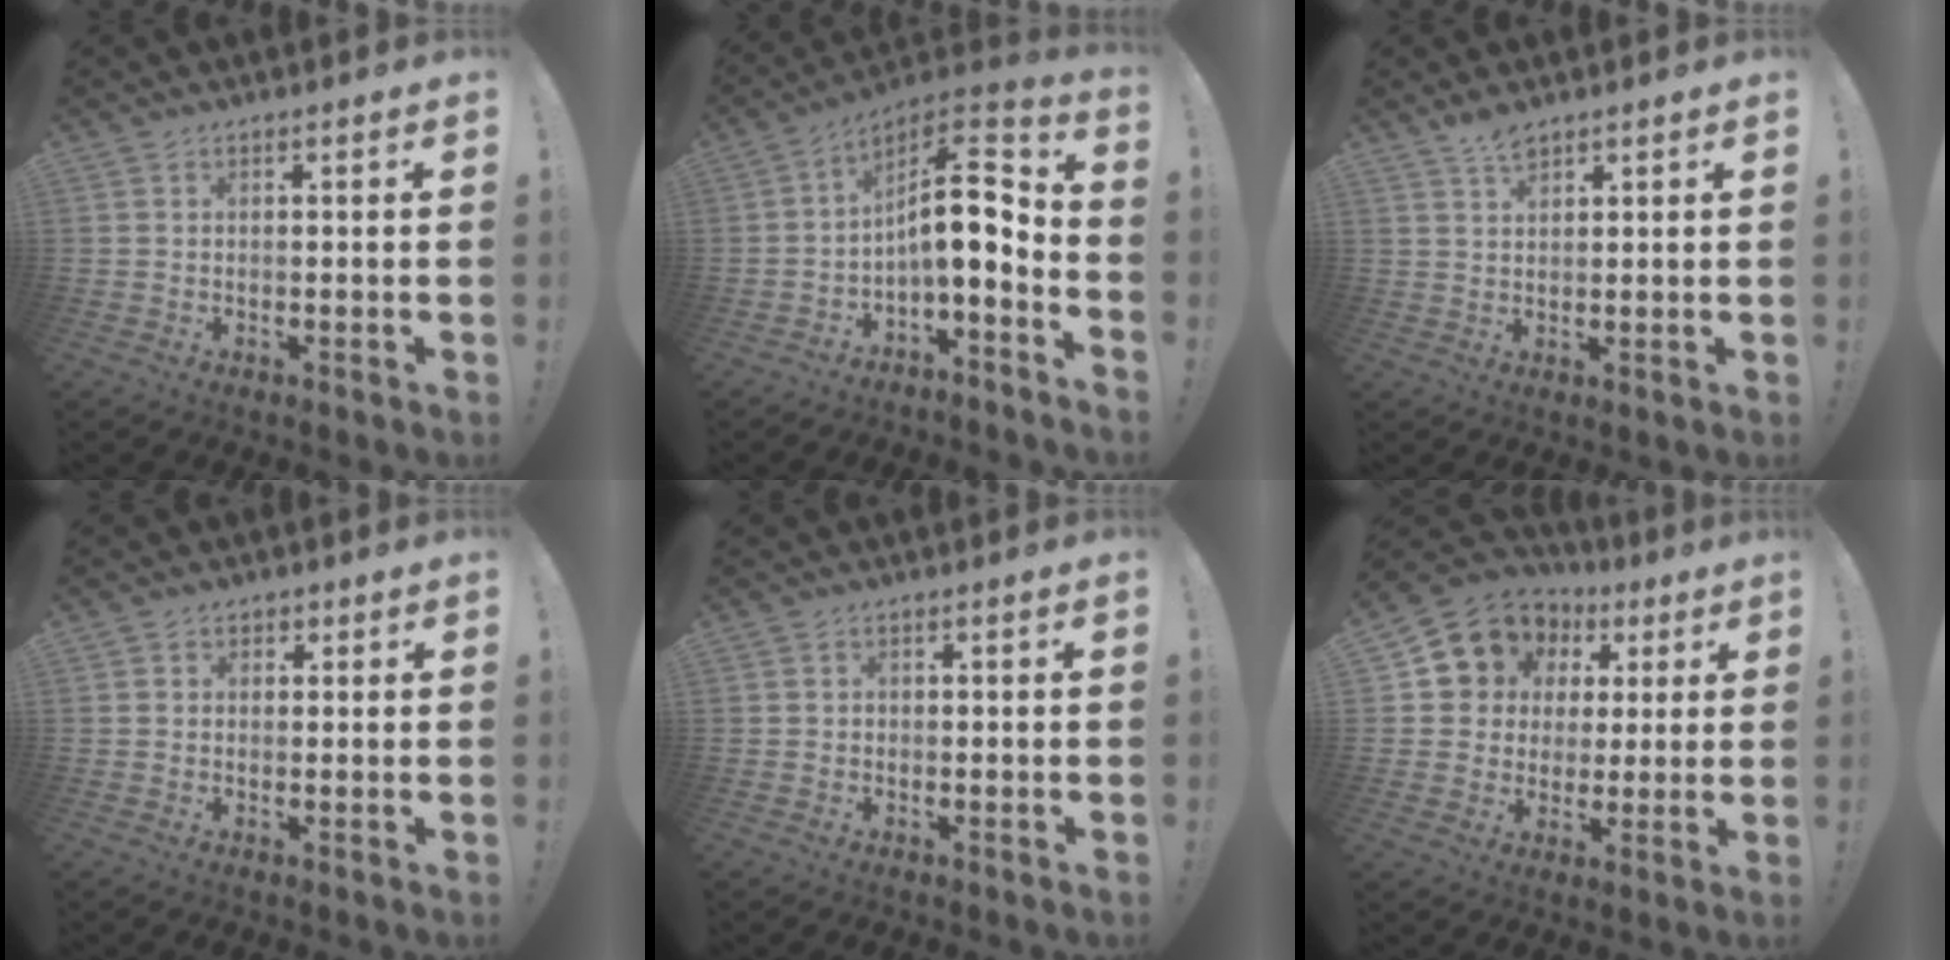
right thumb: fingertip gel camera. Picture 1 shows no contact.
{"total": 12.1, "force": [-0.2, 4.8, 11.2], "torque": [-0.179, -0.006, -0.003]}
{"total": 3.6, "force": [2.9, 1.2, 1.8], "torque": [-0.028, -0.016, 0.051]}
{"total": 1.8, "force": [0.4, 1.7, 0.5], "torque": [0.002, 0.000, 0.005]}
{"total": 1.1, "force": [-0.3, 1.0, 0.2], "torque": [-0.004, 0.004, -0.006]}
{"total": 10.5, "force": [4.8, 9.0, 2.6], "torque": [-0.039, -0.036, 0.103]}